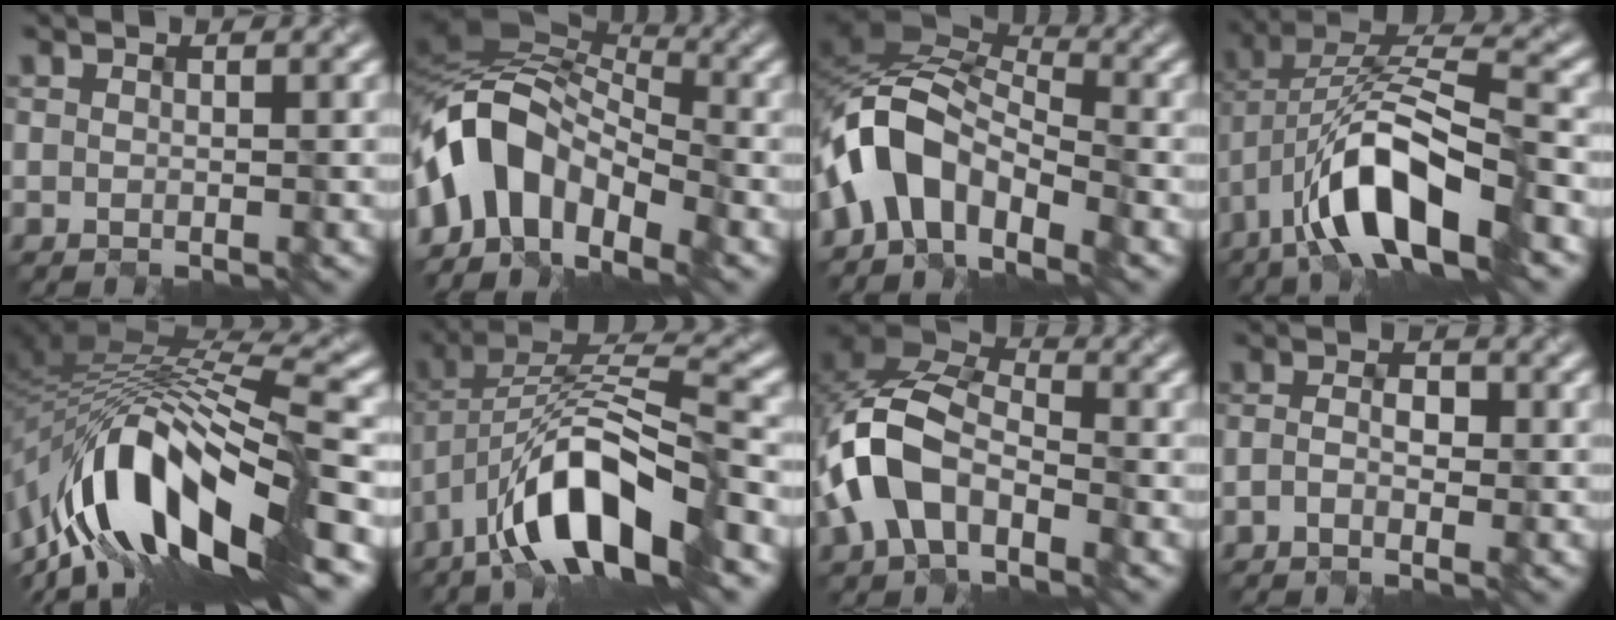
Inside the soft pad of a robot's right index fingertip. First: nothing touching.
{"total": 9.2, "force": [-4.0, 5.8, 5.9], "torque": [-0.094, 0.021, -0.092]}
{"total": 7.9, "force": [-4.3, 4.7, 4.6], "torque": [-0.073, 0.018, -0.101]}
{"total": 10.9, "force": [-5.4, 3.7, 8.7], "torque": [-0.157, 0.015, -0.098]}
{"total": 14.2, "force": [-7.3, 5.1, 11.1], "torque": [-0.199, 0.015, -0.119]}
{"total": 11.2, "force": [-6.0, 3.6, 8.7], "torque": [-0.152, 0.016, -0.112]}
{"total": 8.9, "force": [-3.1, 5.5, 6.3], "torque": [-0.136, 0.010, -0.070]}
{"total": 1.7, "force": [-1.1, 0.6, 1.2], "torque": [-0.023, 0.003, -0.022]}